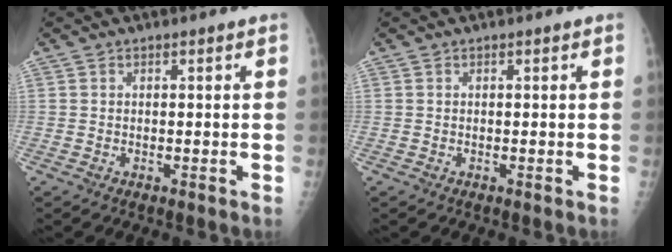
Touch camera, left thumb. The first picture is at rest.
{"total": 0.0}